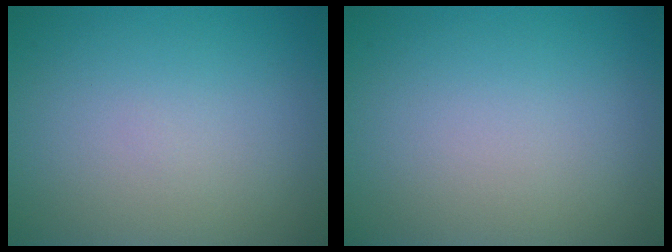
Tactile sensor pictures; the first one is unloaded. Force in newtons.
{"total": 0.0}